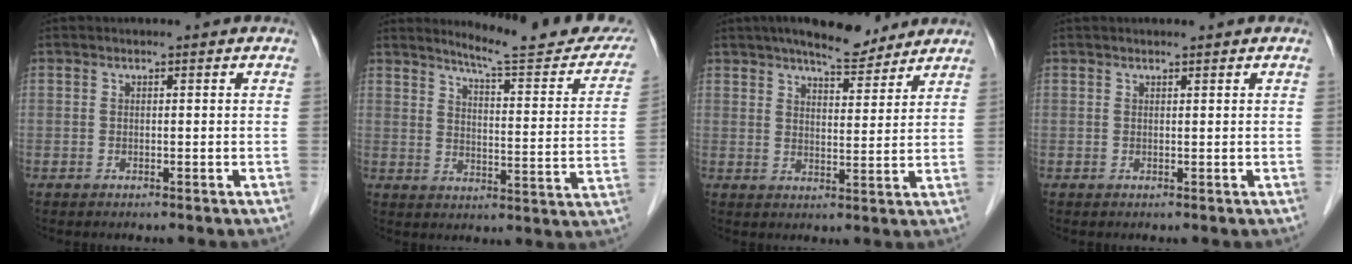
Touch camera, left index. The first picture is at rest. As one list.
[{"total": 17.7, "force": [16.0, 1.7, 7.2], "torque": [-0.089, -0.060, 0.194]}, {"total": 6.4, "force": [5.2, 2.5, 2.7], "torque": [-0.035, 0.017, 0.076]}, {"total": 1.5, "force": [1.3, 0.1, 0.7], "torque": [-0.007, 0.016, 0.021]}]